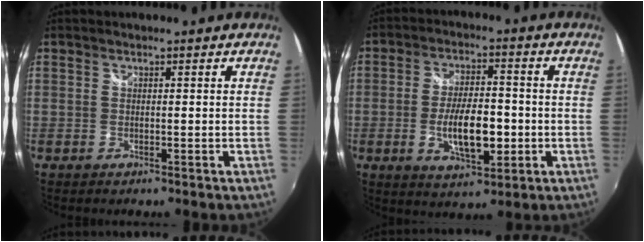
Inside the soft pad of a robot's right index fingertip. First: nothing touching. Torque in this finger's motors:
{"motor_torque": [0.35, -0.04, 0.32, 0.11]}